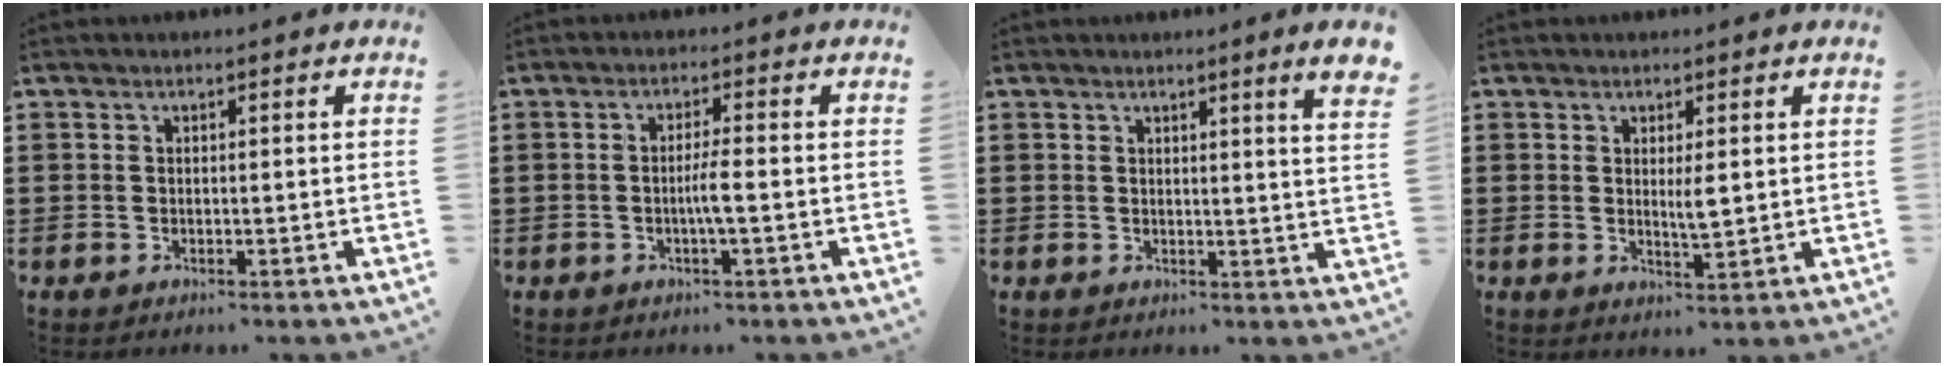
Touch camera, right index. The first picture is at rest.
{"total": 3.1, "force": [-0.7, 0.1, 3.0], "torque": [-0.054, -0.003, -0.015]}
{"total": 3.1, "force": [2.2, -0.5, 2.2], "torque": [-0.038, -0.008, 0.036]}
{"total": 3.1, "force": [0.6, 0.6, 2.9], "torque": [-0.049, -0.004, 0.007]}